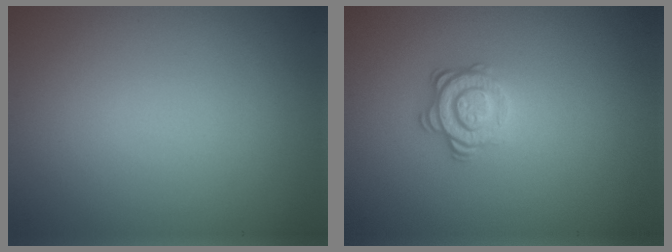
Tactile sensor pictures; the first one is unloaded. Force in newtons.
{"total": 3.0, "press": 2.6, "slide": 1.5}